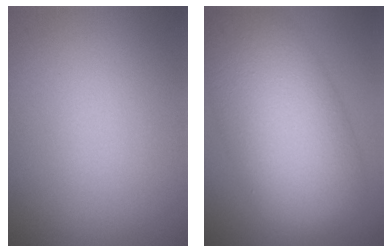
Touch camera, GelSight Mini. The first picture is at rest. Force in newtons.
{"total": 11.7, "press": 11.7, "slide": 0.3}